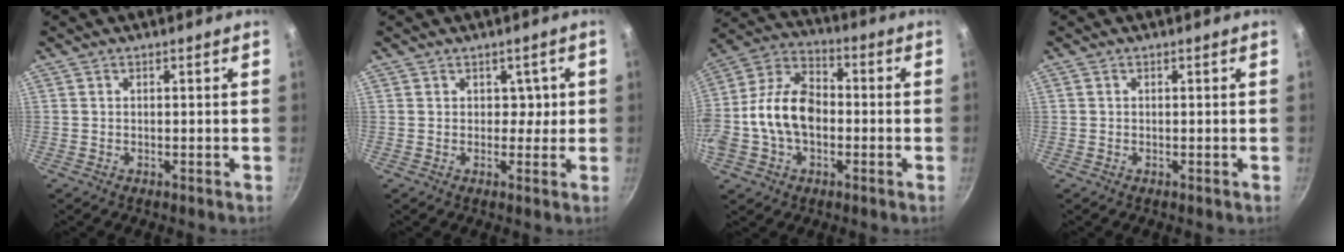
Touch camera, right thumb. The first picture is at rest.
{"total": 2.3, "force": [0.5, 2.1, 0.8], "torque": [0.024, -0.003, 0.008]}
{"total": 14.9, "force": [-1.8, 10.1, 10.8], "torque": [-0.176, 0.040, -0.047]}
{"total": 0.0}